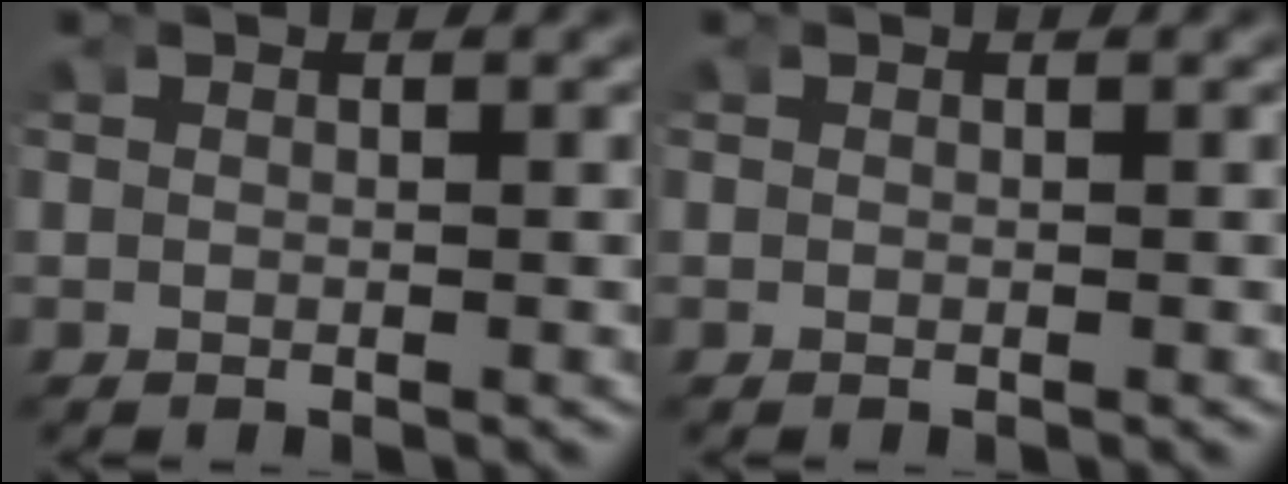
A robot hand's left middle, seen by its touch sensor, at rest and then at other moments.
{"total": 0.0}